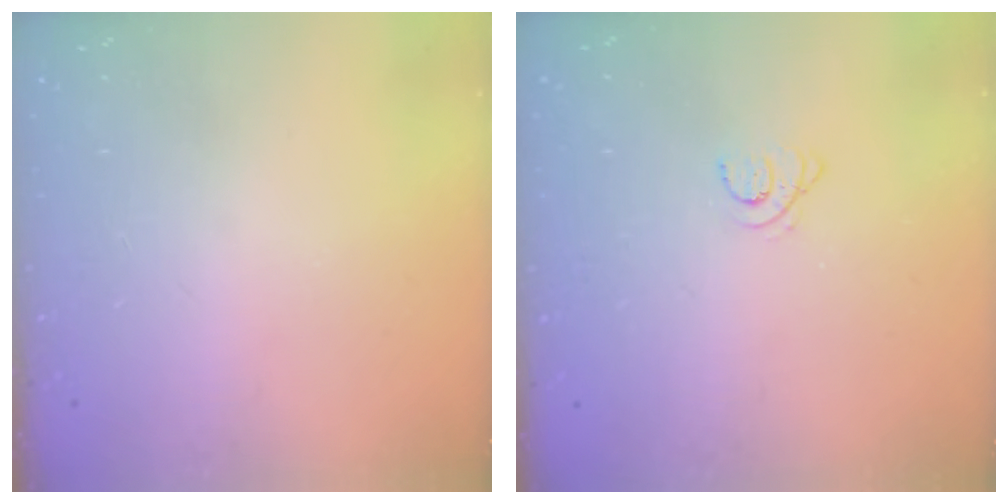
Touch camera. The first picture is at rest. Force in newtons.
{"total": 3.8, "press": 3.8, "slide": 0.3}